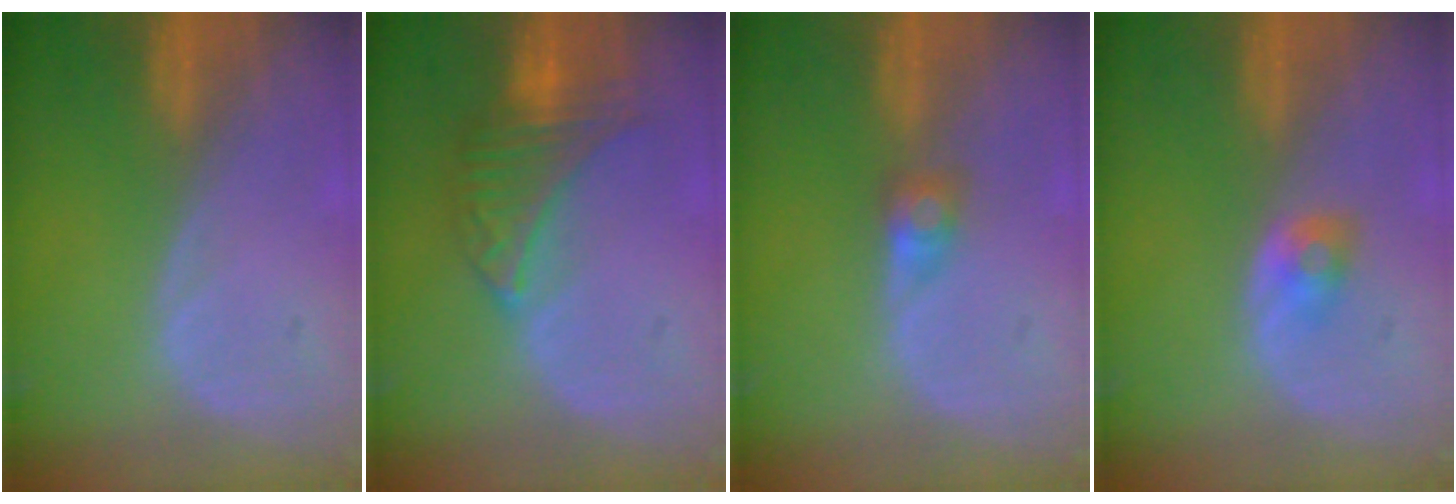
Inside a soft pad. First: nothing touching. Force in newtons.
{"total": 6.9, "press": 6.8, "slide": 1.2}
{"total": 2.6, "press": 2.4, "slide": 1.0}
{"total": 2.5, "press": 2.3, "slide": 0.9}